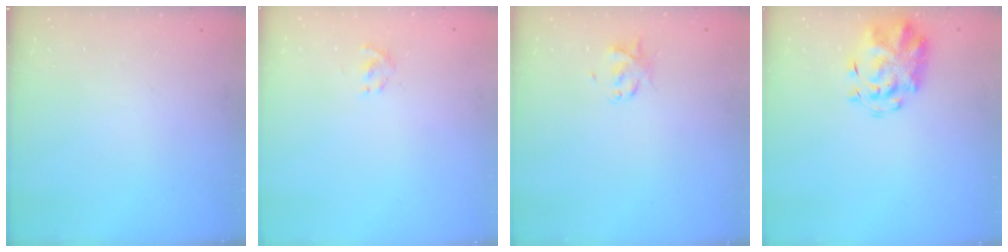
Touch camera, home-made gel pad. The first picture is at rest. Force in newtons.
{"total": 1.3, "press": 1.1, "slide": 0.7}
{"total": 2.1, "press": 2.1, "slide": 0.4}
{"total": 3.7, "press": 3.5, "slide": 1.2}